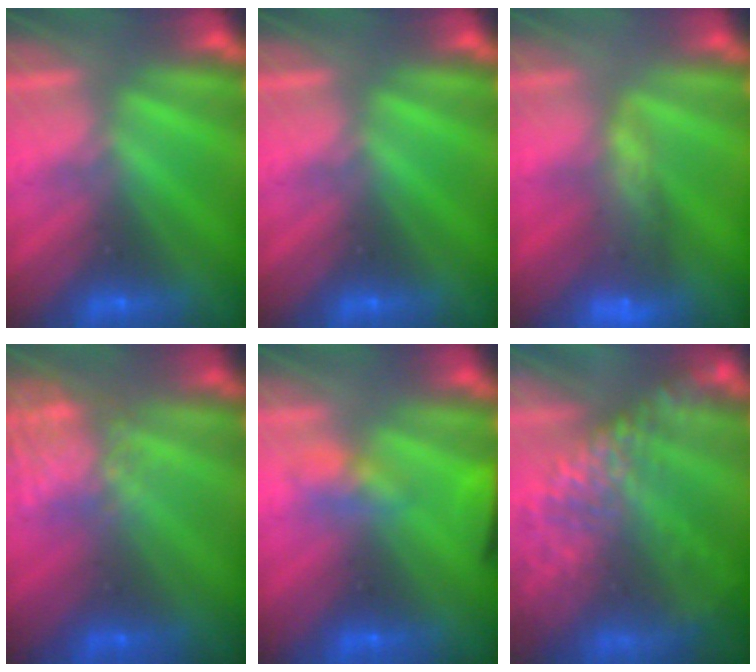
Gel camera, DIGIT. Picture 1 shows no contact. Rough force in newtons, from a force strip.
{"total": 0.0}
{"total": 9.3}
{"total": 4.6}
{"total": 4.8}
{"total": 8.3}